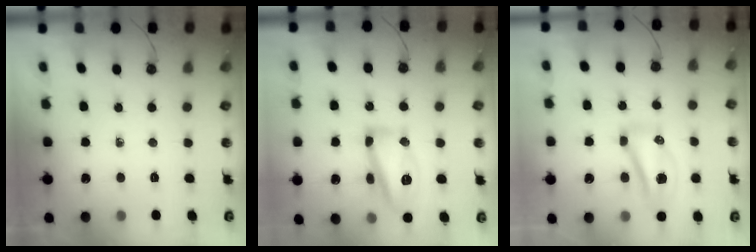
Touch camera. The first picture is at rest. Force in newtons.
{"total": 14.1, "press": 14.1, "slide": 1.1}
{"total": 16.8, "press": 13.5, "slide": 10.0}